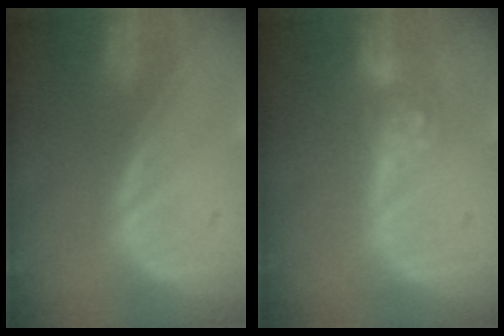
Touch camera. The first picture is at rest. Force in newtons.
{"total": 4.6, "press": 4.0, "slide": 2.3}